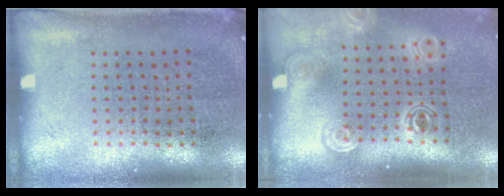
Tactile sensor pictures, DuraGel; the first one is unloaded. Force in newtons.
{"total": 1.9, "press": 1.4, "slide": 1.2}